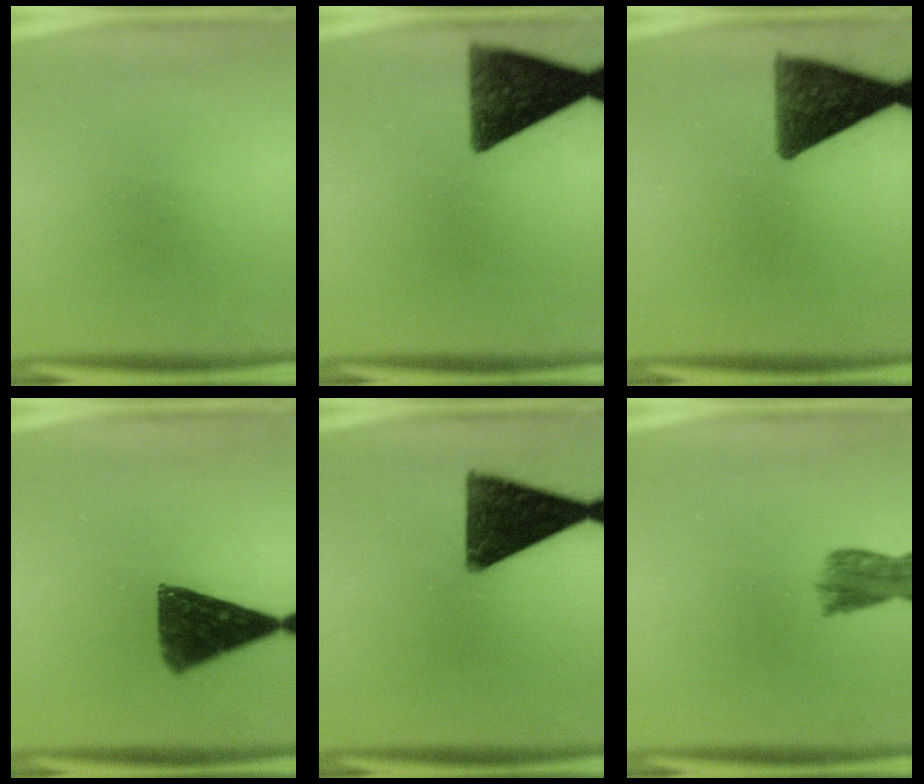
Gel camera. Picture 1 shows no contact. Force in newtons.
{"total": 12.3}
{"total": 11.2}
{"total": 11.0}
{"total": 13.9}
{"total": 4.8}